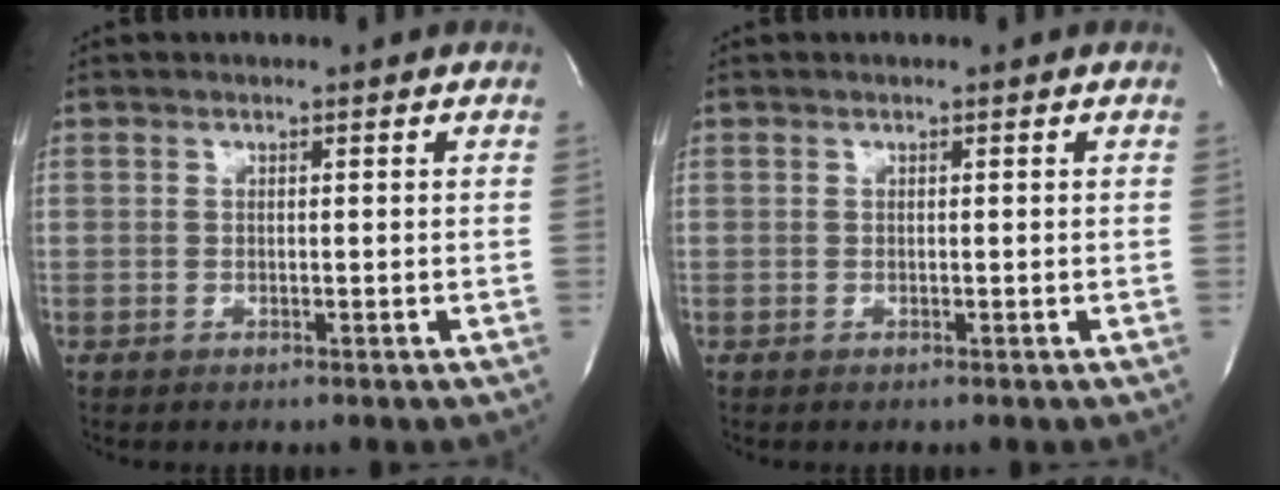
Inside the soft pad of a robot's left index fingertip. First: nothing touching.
{"total": 0.0}